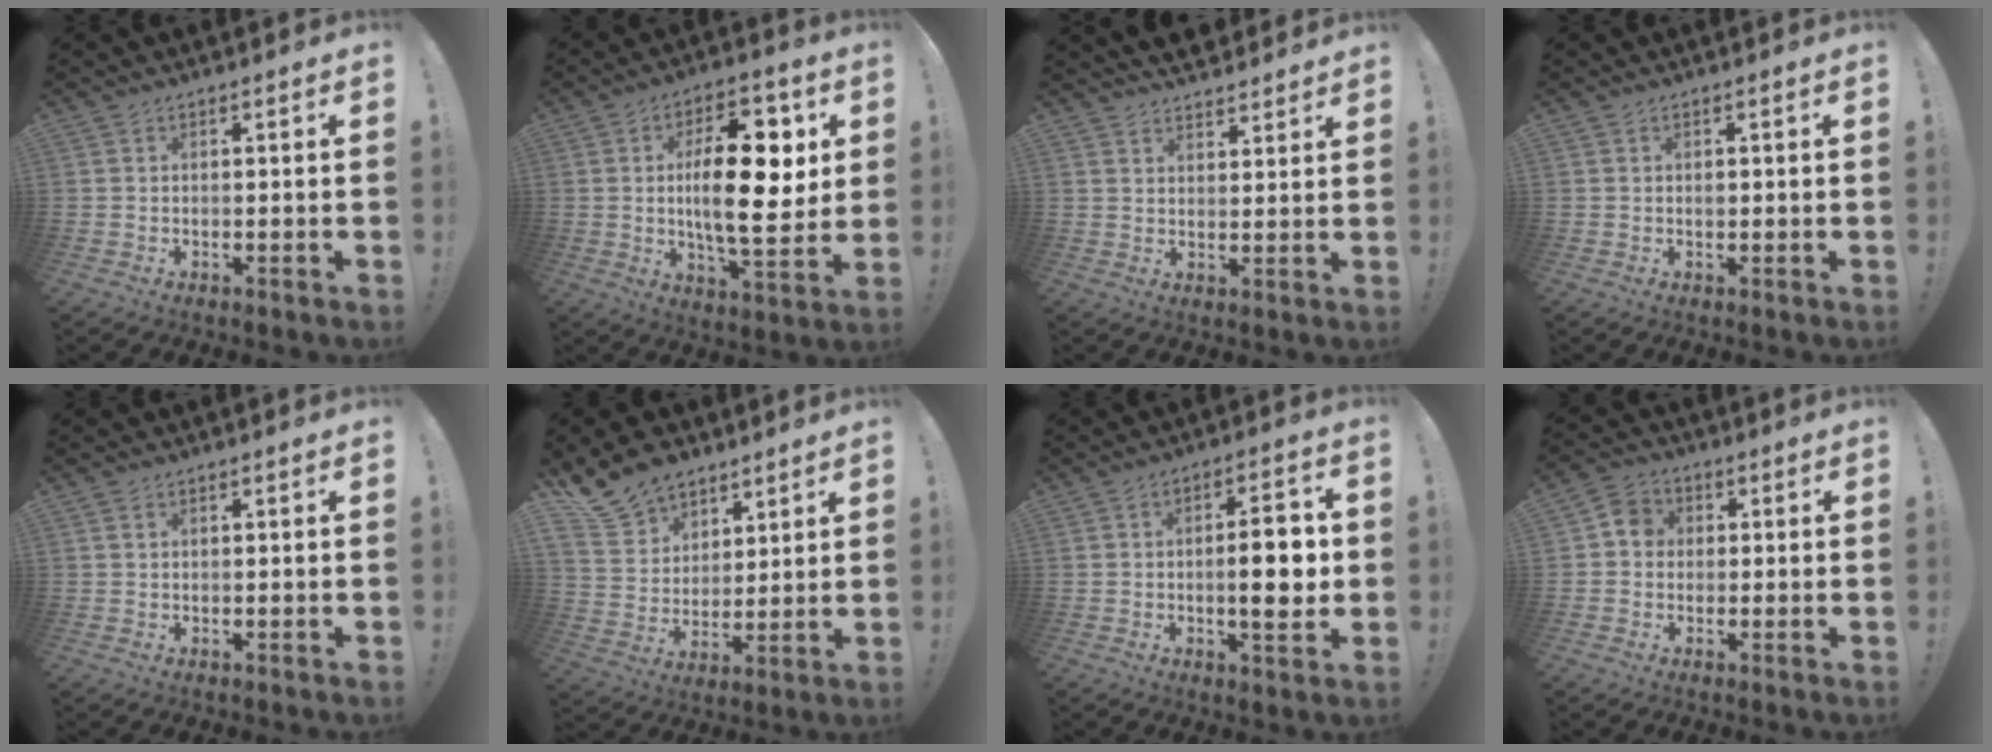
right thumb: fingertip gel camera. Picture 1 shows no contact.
{"total": 20.4, "force": [2.4, 8.8, 18.2], "torque": [-0.278, -0.006, 0.031]}
{"total": 4.5, "force": [4.1, 1.7, 0.6], "torque": [-0.008, -0.027, 0.077]}
{"total": 0.9, "force": [-0.2, 0.8, 0.4], "torque": [-0.007, 0.003, -0.003]}
{"total": 0.8, "force": [0.6, 0.4, 0.4], "torque": [-0.001, -0.002, 0.009]}
{"total": 13.7, "force": [10.7, 8.1, 2.9], "torque": [-0.059, -0.081, 0.210]}
{"total": 10.6, "force": [-0.8, 3.4, 10.1], "torque": [-0.140, 0.001, -0.018]}
{"total": 5.6, "force": [0.3, 5.0, 2.3], "torque": [-0.026, 0.011, 0.005]}